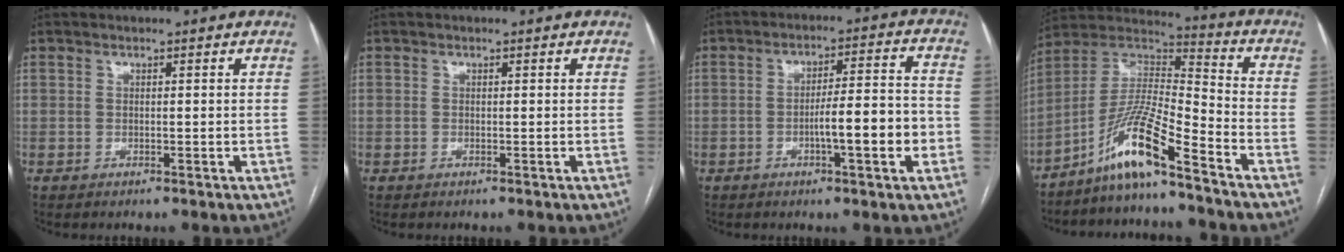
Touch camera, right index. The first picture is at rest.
{"total": 0.0}
{"total": 9.4, "force": [-2.8, 0.9, 8.9], "torque": [-0.135, 0.016, -0.042]}
{"total": 11.8, "force": [-8.2, 0.1, 8.4], "torque": [-0.167, 0.008, -0.158]}